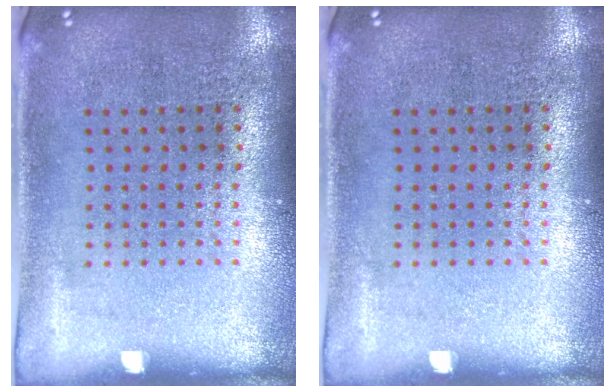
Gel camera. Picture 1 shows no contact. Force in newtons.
{"total": 0.0}